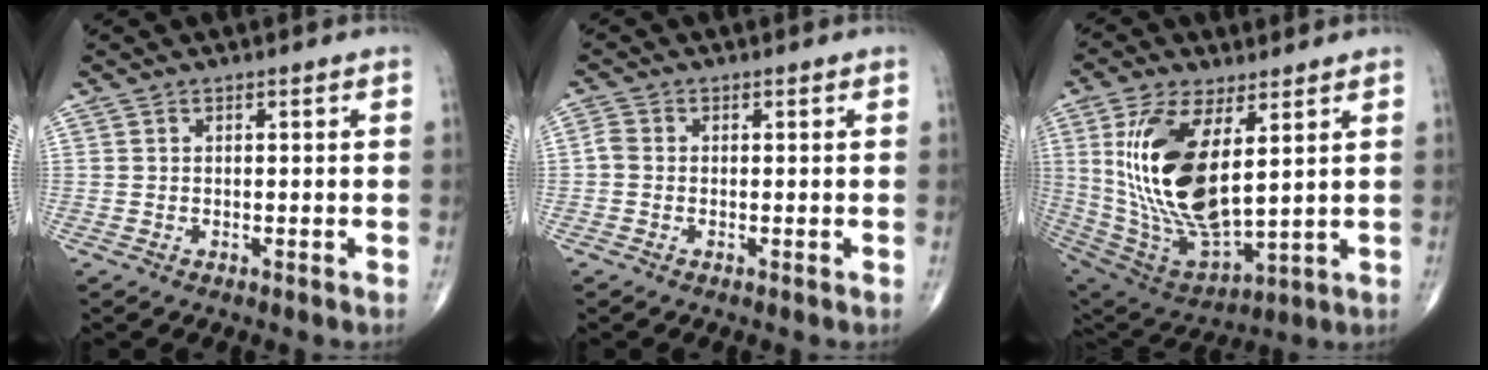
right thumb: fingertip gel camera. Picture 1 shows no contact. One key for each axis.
{"total": 1.7, "fx": -0.3, "fy": 1.3, "fz": 1.0, "tx": -0.018, "ty": 0.002, "tz": -0.014}
{"total": 20.7, "fx": 4.9, "fy": 9.2, "fz": 17.8, "tx": -0.357, "ty": -0.030, "tz": 0.108}